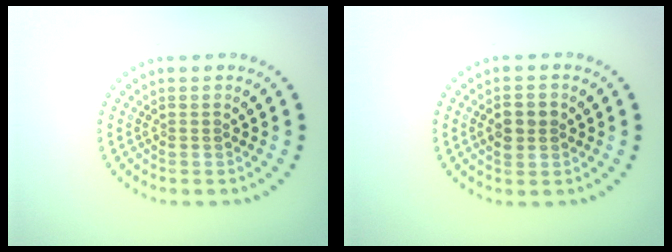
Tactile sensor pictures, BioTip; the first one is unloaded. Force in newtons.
{"total": 2.8, "press": 2.8, "slide": 0.2}